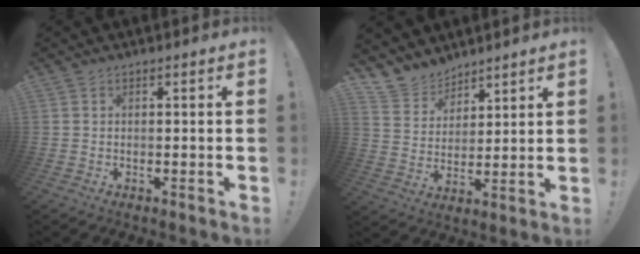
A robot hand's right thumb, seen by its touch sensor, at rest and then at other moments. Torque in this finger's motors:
{"motor_torque": [-0.34, 0.28, -0.32, 0.45, -0.05]}